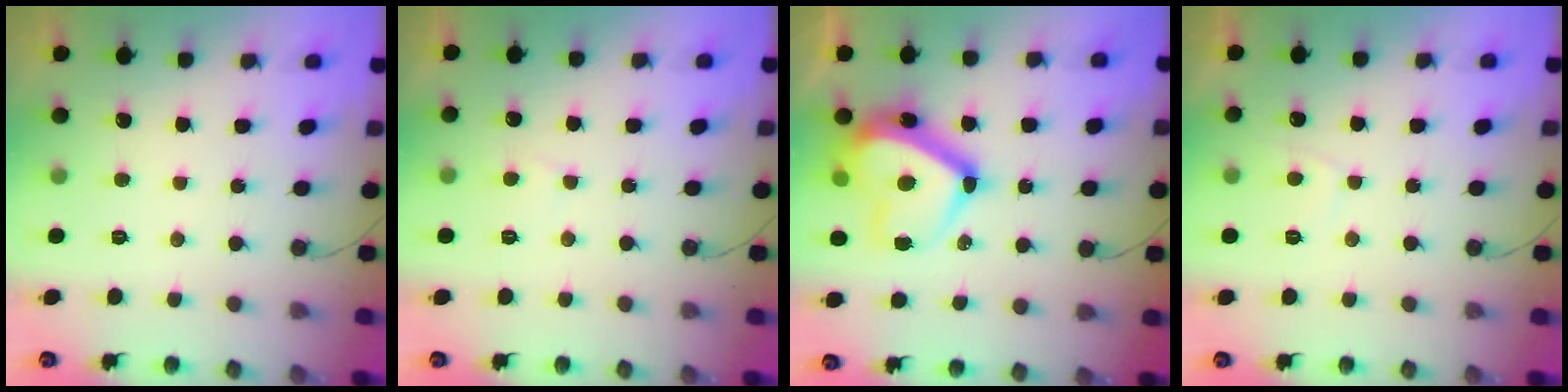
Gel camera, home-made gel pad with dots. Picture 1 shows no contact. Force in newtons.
{"total": 2.5, "press": 2.4, "slide": 0.4}
{"total": 18.8, "press": 18.7, "slide": 2.1}
{"total": 1.6, "press": 1.5, "slide": 0.6}